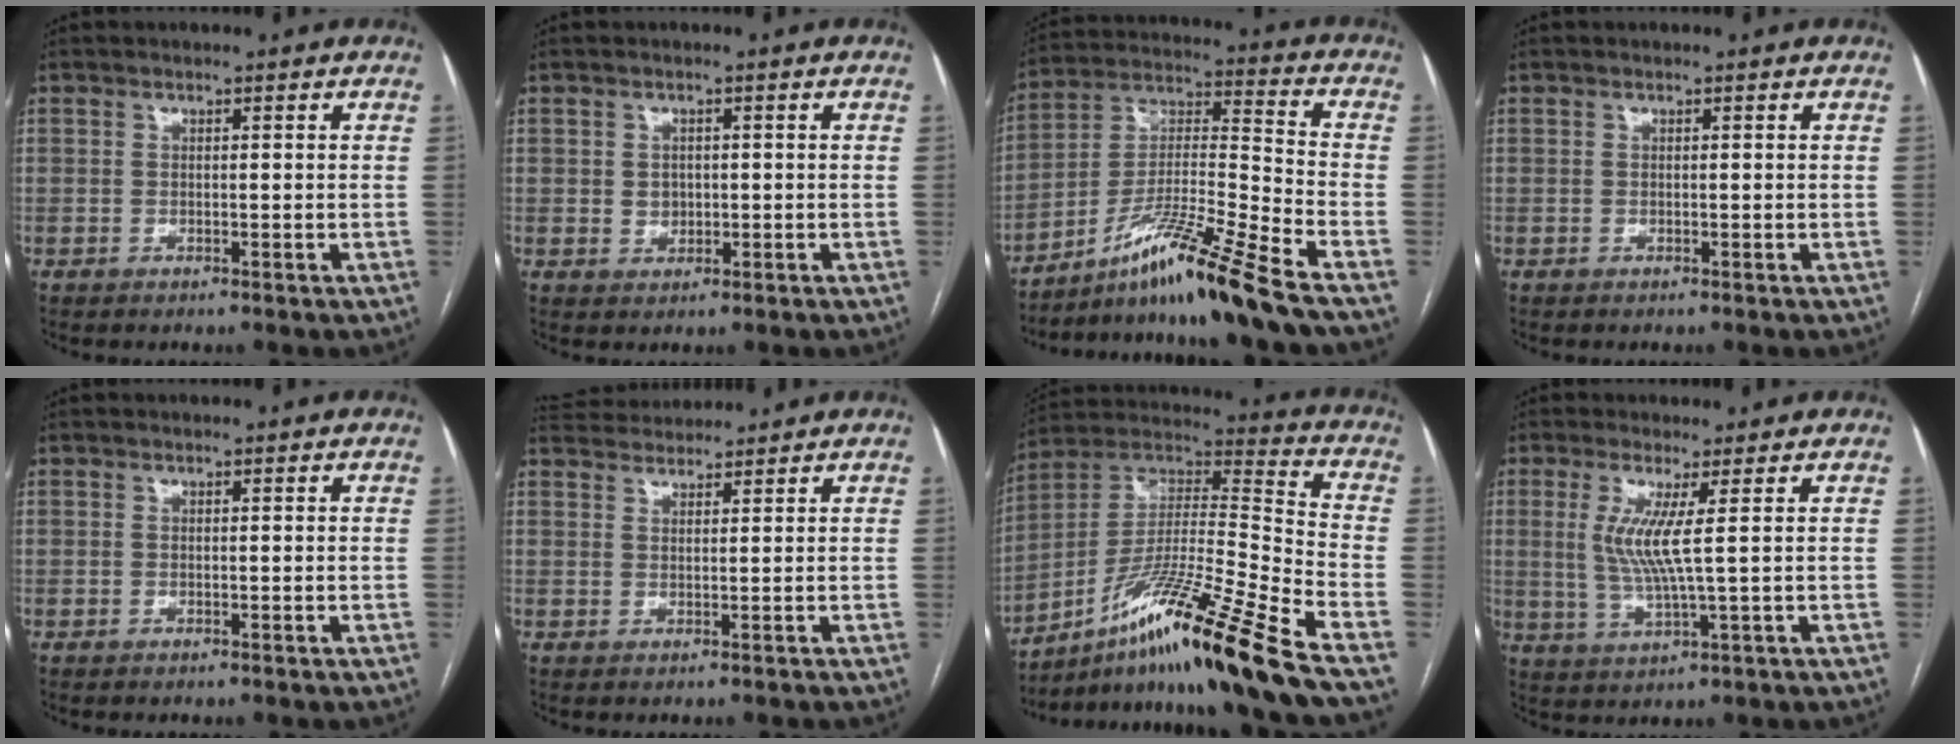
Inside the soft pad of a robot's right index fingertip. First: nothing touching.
{"total": 2.0, "force": [0.0, 1.8, 0.9], "torque": [-0.013, 0.002, 0.005]}
{"total": 15.1, "force": [-11.1, -2.2, 10.0], "torque": [-0.198, -0.007, -0.197]}
{"total": 0.0}
{"total": 0.0}
{"total": 4.6, "force": [4.5, 0.6, 0.7], "torque": [-0.020, 0.037, 0.074]}
{"total": 21.0, "force": [-14.2, -2.4, 15.3], "torque": [-0.287, -0.010, -0.253]}
{"total": 6.0, "force": [1.3, -0.5, 5.8], "torque": [-0.126, -0.006, 0.029]}